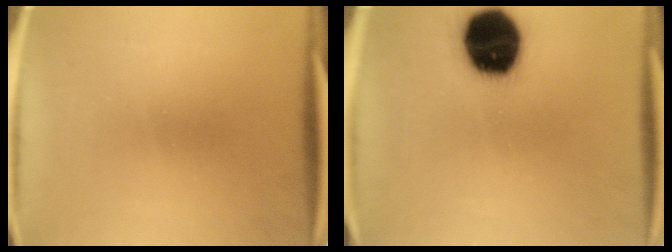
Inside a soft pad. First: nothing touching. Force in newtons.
{"total": 19.8}